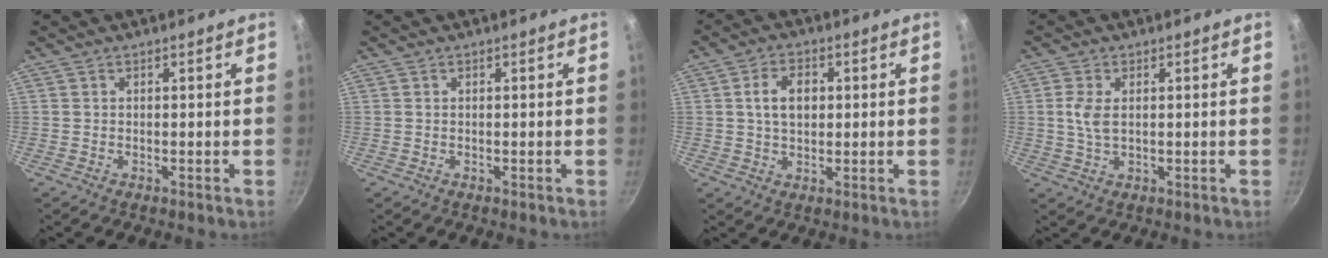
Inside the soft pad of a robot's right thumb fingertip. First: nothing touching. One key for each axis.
{"total": 0.0}
{"total": 6.4, "fx": 1.0, "fy": 4.3, "fz": 4.6, "tx": -0.063, "ty": 0.007, "tz": 0.016}
{"total": 4.4, "fx": 0.7, "fy": 2.5, "fz": 3.6, "tx": -0.077, "ty": 0.001, "tz": 0.014}